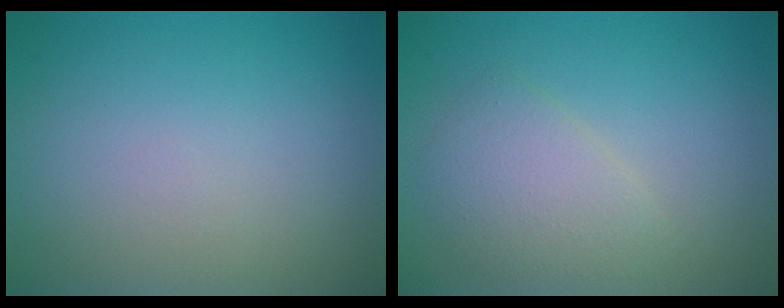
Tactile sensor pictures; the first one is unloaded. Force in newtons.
{"total": 2.9, "press": 2.9, "slide": 0.1}